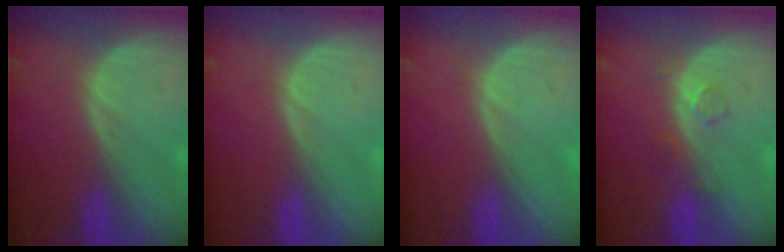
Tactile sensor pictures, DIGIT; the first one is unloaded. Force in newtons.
{"total": 0.0}
{"total": 0.0}
{"total": 2.1, "press": 2.1, "slide": 0.2}